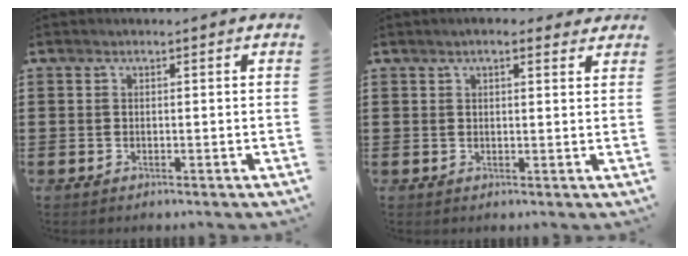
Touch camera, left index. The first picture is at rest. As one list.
[{"total": 2.5, "force": [1.9, 0.5, 1.6], "torque": [-0.034, 0.004, 0.034]}]